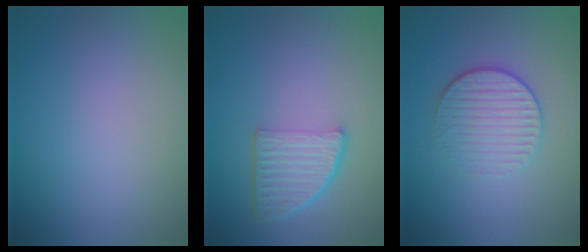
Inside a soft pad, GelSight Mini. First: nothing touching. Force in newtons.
{"total": 4.9, "press": 3.6, "slide": 3.4}
{"total": 3.7, "press": 3.1, "slide": 2.0}